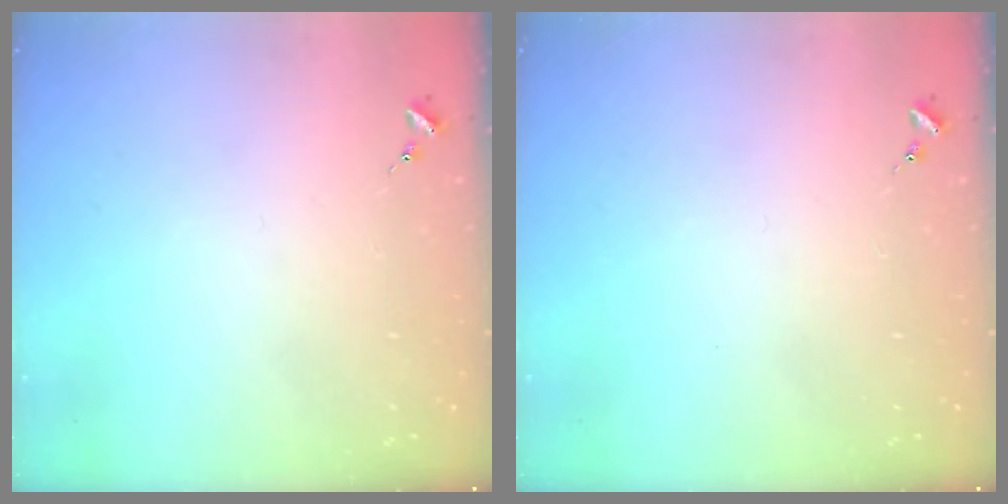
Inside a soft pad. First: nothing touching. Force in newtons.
{"total": 0.0}